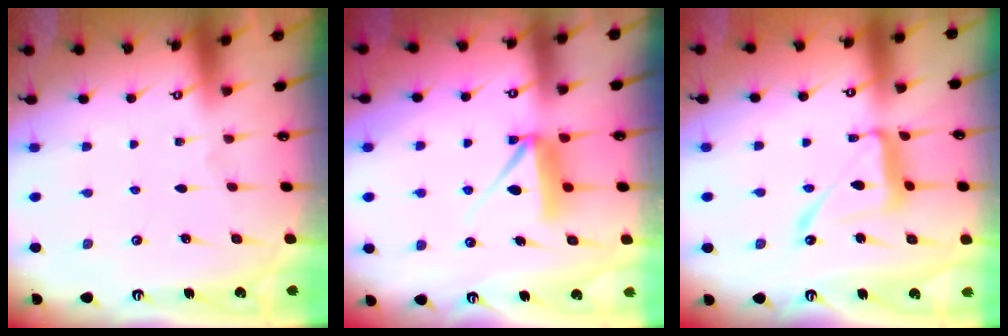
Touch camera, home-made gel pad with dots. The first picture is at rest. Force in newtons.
{"total": 7.1, "press": 7.1, "slide": 0.6}
{"total": 14.3, "press": 14.3, "slide": 1.1}